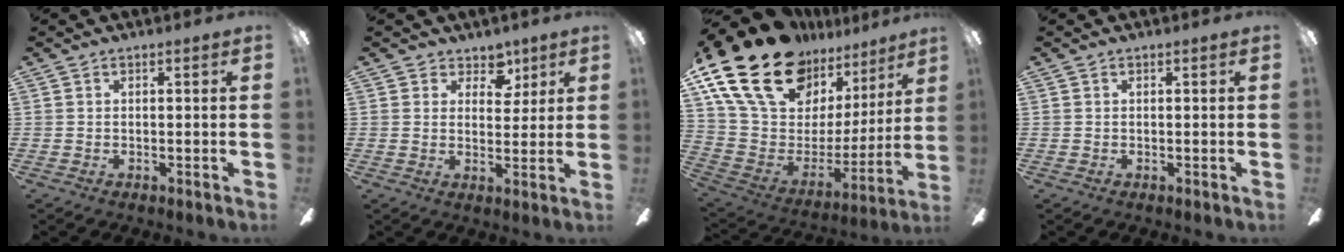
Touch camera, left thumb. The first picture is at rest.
{"total": 6.0, "force": [3.9, 4.2, 1.6], "torque": [-0.018, -0.019, 0.069]}
{"total": 23.8, "force": [16.6, 12.2, 11.9], "torque": [-0.213, -0.102, 0.311]}
{"total": 0.0}